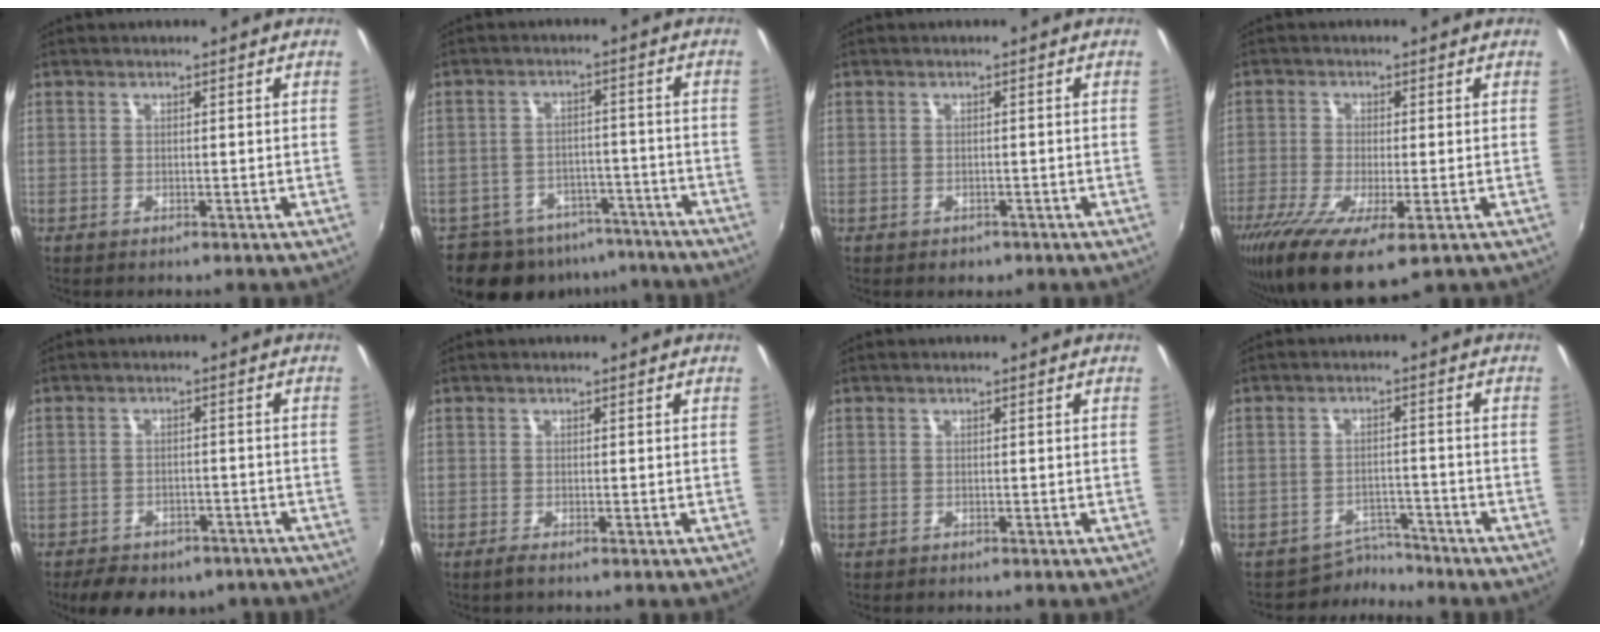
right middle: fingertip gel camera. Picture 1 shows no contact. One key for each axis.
{"total": 14.3, "fx": -11.1, "fy": 7.7, "fz": 4.8, "tx": -0.117, "ty": 0.004, "tz": -0.146}
{"total": 1.8, "fx": -1.0, "fy": 1.4, "fz": 0.6, "tx": -0.014, "ty": -0.005, "tz": -0.012}
{"total": 12.0, "fx": -6.5, "fy": 3.1, "fz": 9.5, "tx": -0.202, "ty": -0.049, "tz": -0.116}
{"total": 12.9, "fx": -9.6, "fy": 6.4, "fz": 5.7, "tx": -0.127, "ty": -0.007, "tz": -0.122}
{"total": 1.2, "fx": -0.8, "fy": 0.1, "fz": 0.8, "tx": -0.017, "ty": -0.003, "tz": -0.017}
{"total": 0.5, "fx": -0.4, "fy": 0.3, "fz": 0.0, "tx": -0.003, "ty": -0.001, "tz": -0.007}
{"total": 4.4, "fx": -4.2, "fy": 0.9, "fz": -1.1, "tx": 0.016, "ty": 0.013, "tz": -0.067}